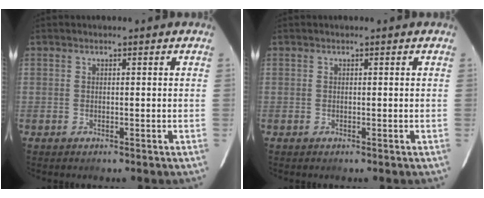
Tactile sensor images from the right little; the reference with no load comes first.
{"total": 0.0}